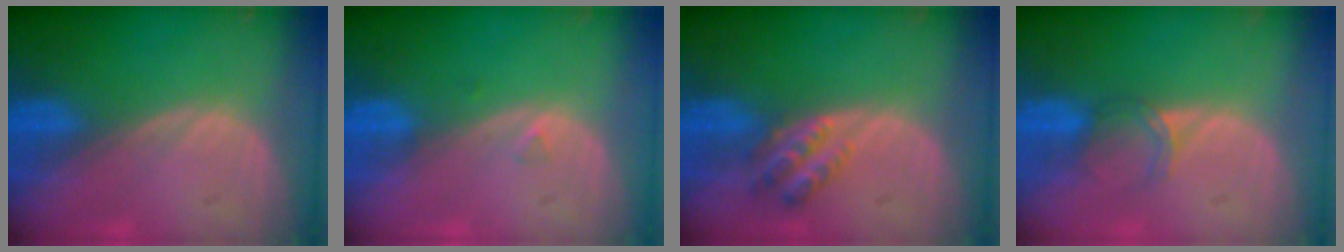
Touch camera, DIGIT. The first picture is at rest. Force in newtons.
{"total": 0.7, "press": 0.7, "slide": 0.2}
{"total": 4.6, "press": 3.9, "slide": 2.5}
{"total": 2.9, "press": 2.5, "slide": 1.5}